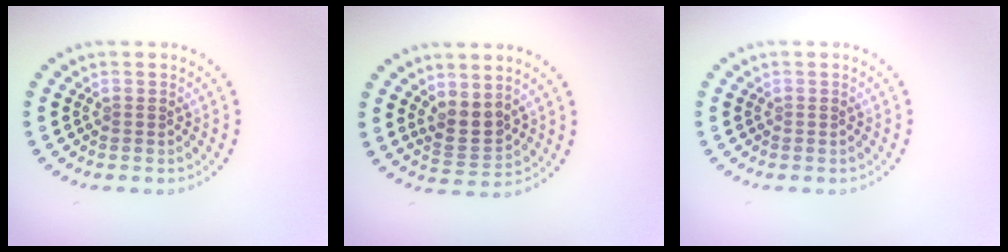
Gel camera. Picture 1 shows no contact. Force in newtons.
{"total": 2.6, "press": 2.3, "slide": 1.3}
{"total": 0.0}